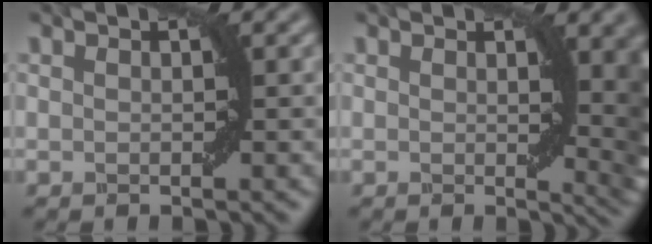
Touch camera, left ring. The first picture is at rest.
{"total": 6.7, "force": [1.1, 2.5, 6.2], "torque": [-0.051, -0.005, 0.022]}